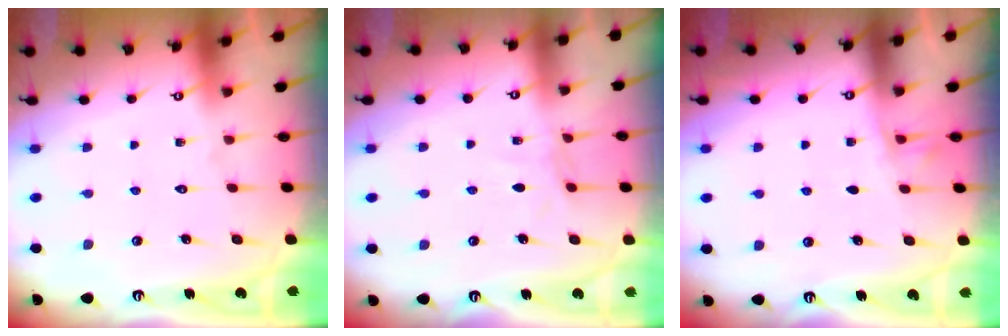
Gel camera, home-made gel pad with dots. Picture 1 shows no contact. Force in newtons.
{"total": 4.7, "press": 4.7, "slide": 0.6}
{"total": 2.9, "press": 2.9, "slide": 0.4}